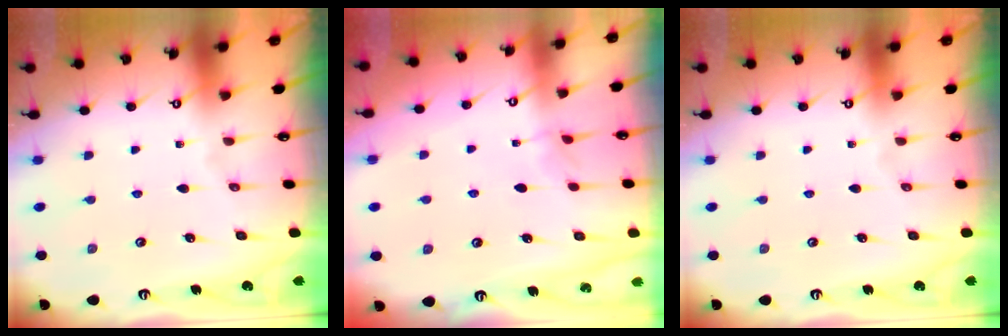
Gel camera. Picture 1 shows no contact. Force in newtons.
{"total": 4.9, "press": 4.9, "slide": 0.2}
{"total": 0.0}